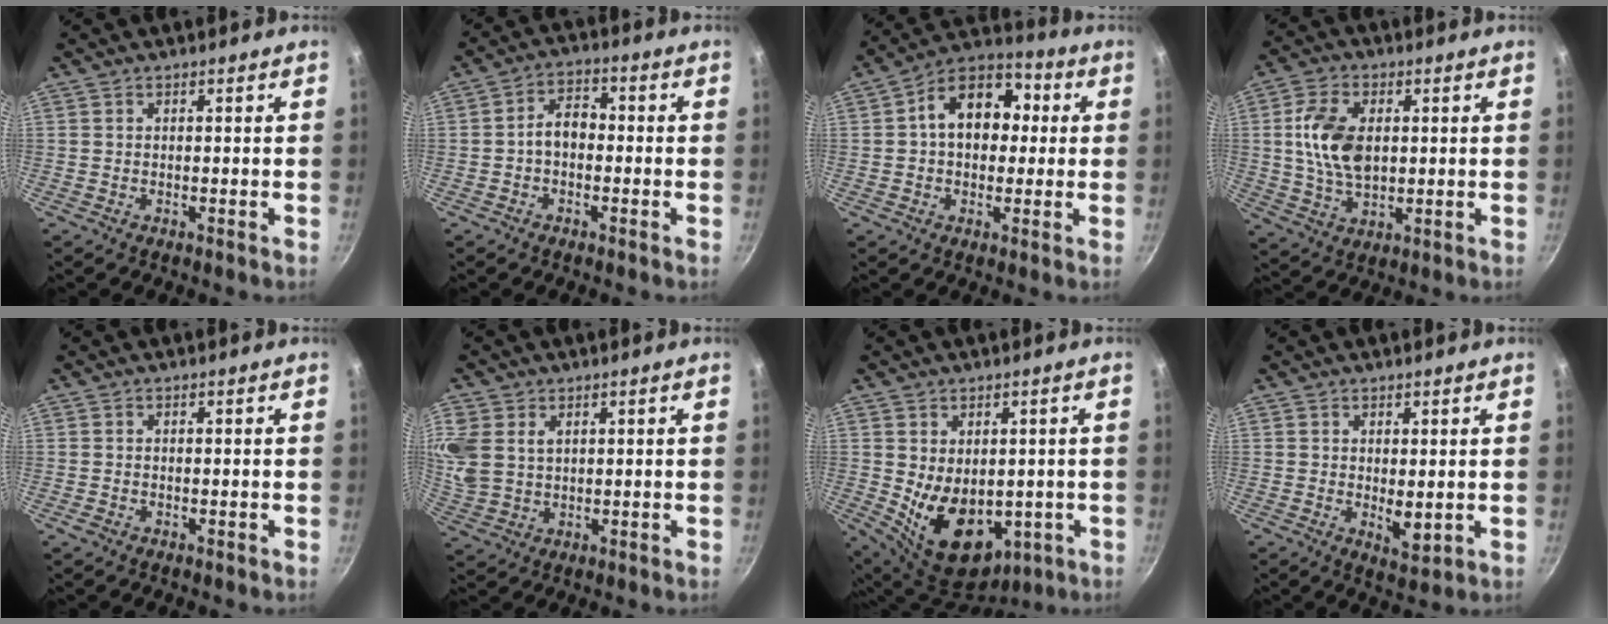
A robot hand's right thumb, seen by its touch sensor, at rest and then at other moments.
{"total": 5.4, "force": [-0.9, 3.6, 3.8], "torque": [-0.047, 0.027, -0.024]}
{"total": 14.0, "force": [1.9, 10.0, 9.6], "torque": [-0.102, 0.031, 0.009]}
{"total": 11.6, "force": [1.6, 7.1, 9.0], "torque": [-0.158, -0.001, 0.029]}
{"total": 0.9, "force": [-0.5, 0.6, 0.5], "torque": [-0.010, 0.000, -0.010]}
{"total": 11.6, "force": [3.6, 8.8, 6.7], "torque": [-0.161, 0.009, 0.081]}
{"total": 14.0, "force": [-1.4, 9.6, 10.0], "torque": [-0.137, -0.023, 0.011]}
{"total": 3.9, "force": [0.3, 1.7, 3.4], "torque": [-0.049, -0.019, 0.007]}